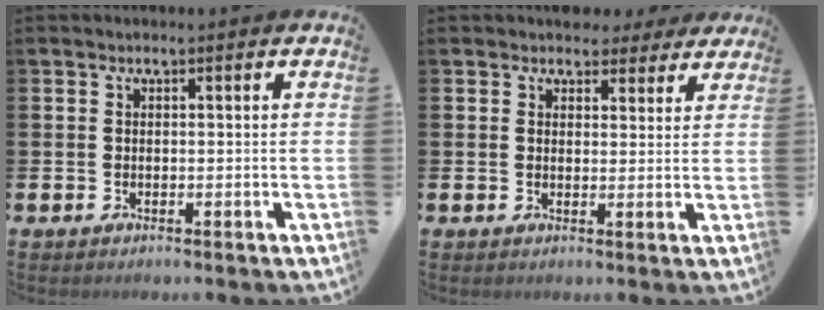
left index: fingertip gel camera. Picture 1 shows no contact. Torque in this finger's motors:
{"motor_torque": [1.13, -1.01, 0.21, 0.01]}